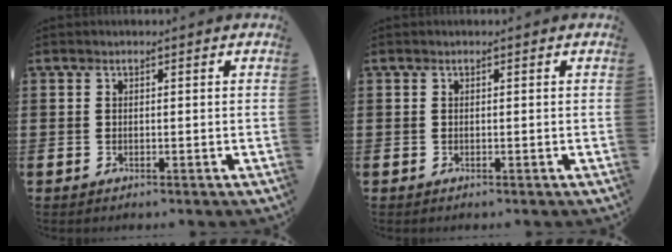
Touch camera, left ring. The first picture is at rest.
{"total": 0.0}